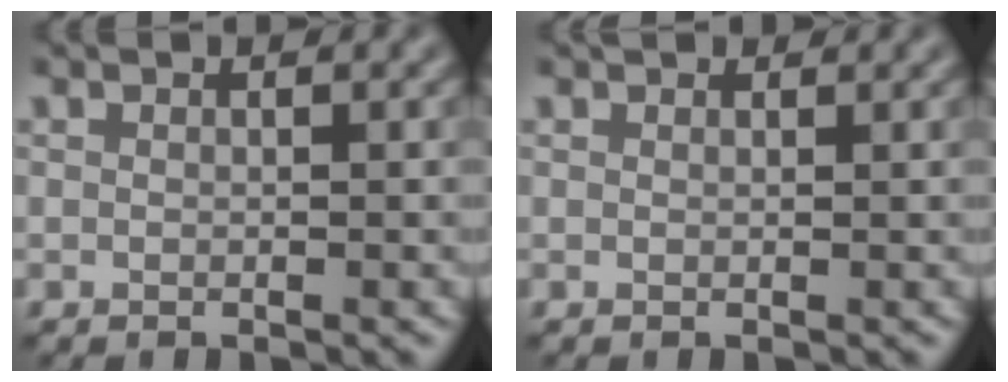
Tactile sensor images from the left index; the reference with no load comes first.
{"total": 1.2, "force": [1.1, 0.3, 0.3], "torque": [-0.013, -0.005, 0.009]}